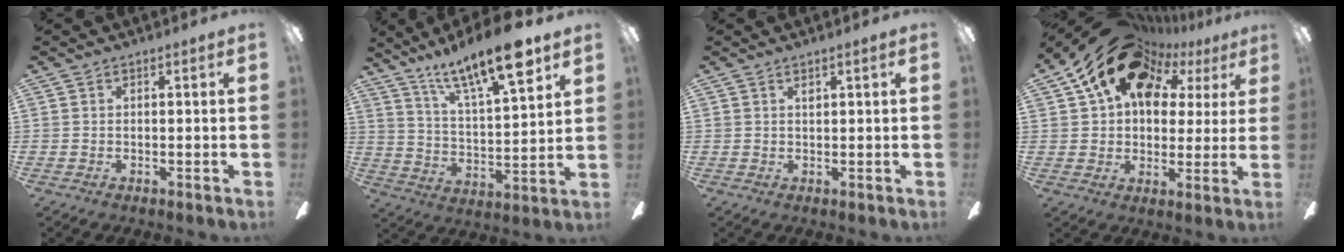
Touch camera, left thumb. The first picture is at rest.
{"total": 17.7, "force": [12.7, 4.7, 11.4], "torque": [-0.198, -0.067, 0.209]}
{"total": 0.9, "force": [0.7, 0.2, 0.6], "torque": [-0.014, 0.000, 0.012]}
{"total": 18.5, "force": [11.8, 11.3, 8.7], "torque": [-0.165, -0.062, 0.210]}